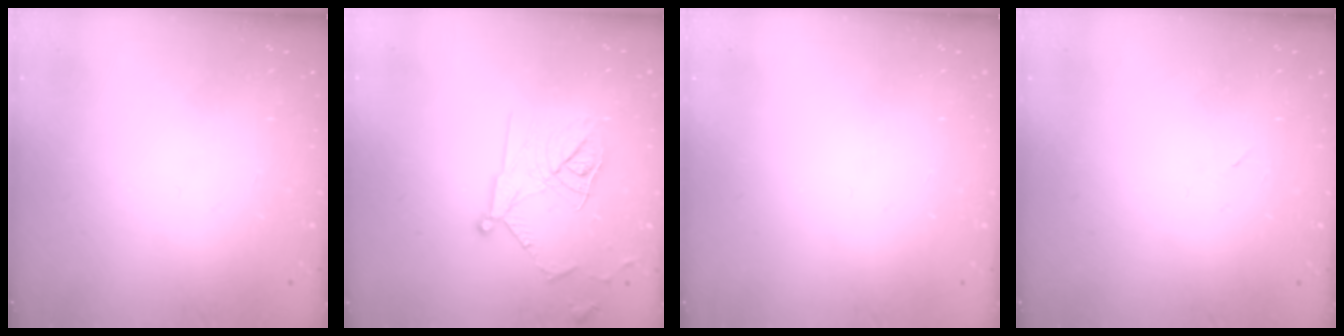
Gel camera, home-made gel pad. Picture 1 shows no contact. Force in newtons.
{"total": 16.1, "press": 16.1, "slide": 0.6}
{"total": 0.0}
{"total": 2.2, "press": 1.9, "slide": 1.2}